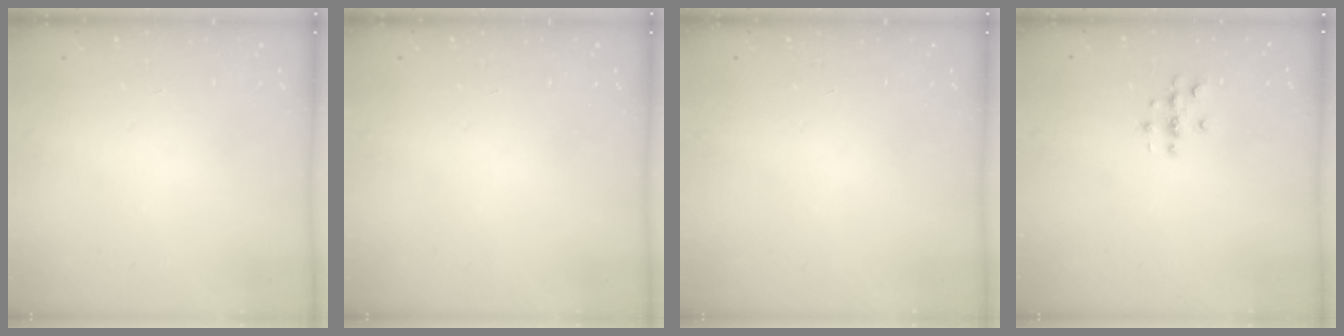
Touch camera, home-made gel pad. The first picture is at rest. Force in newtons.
{"total": 0.0}
{"total": 0.0}
{"total": 2.7, "press": 2.7, "slide": 0.3}